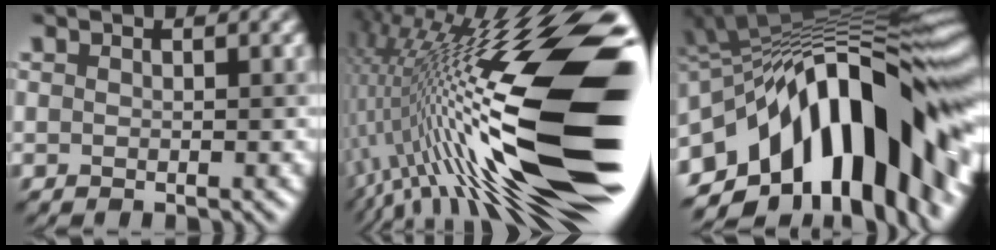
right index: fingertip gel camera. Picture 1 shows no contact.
{"total": 21.0, "force": [-0.1, 6.1, 20.1], "torque": [-0.338, 0.006, -0.016]}
{"total": 17.4, "force": [-3.8, 8.2, 14.8], "torque": [-0.197, 0.027, -0.076]}